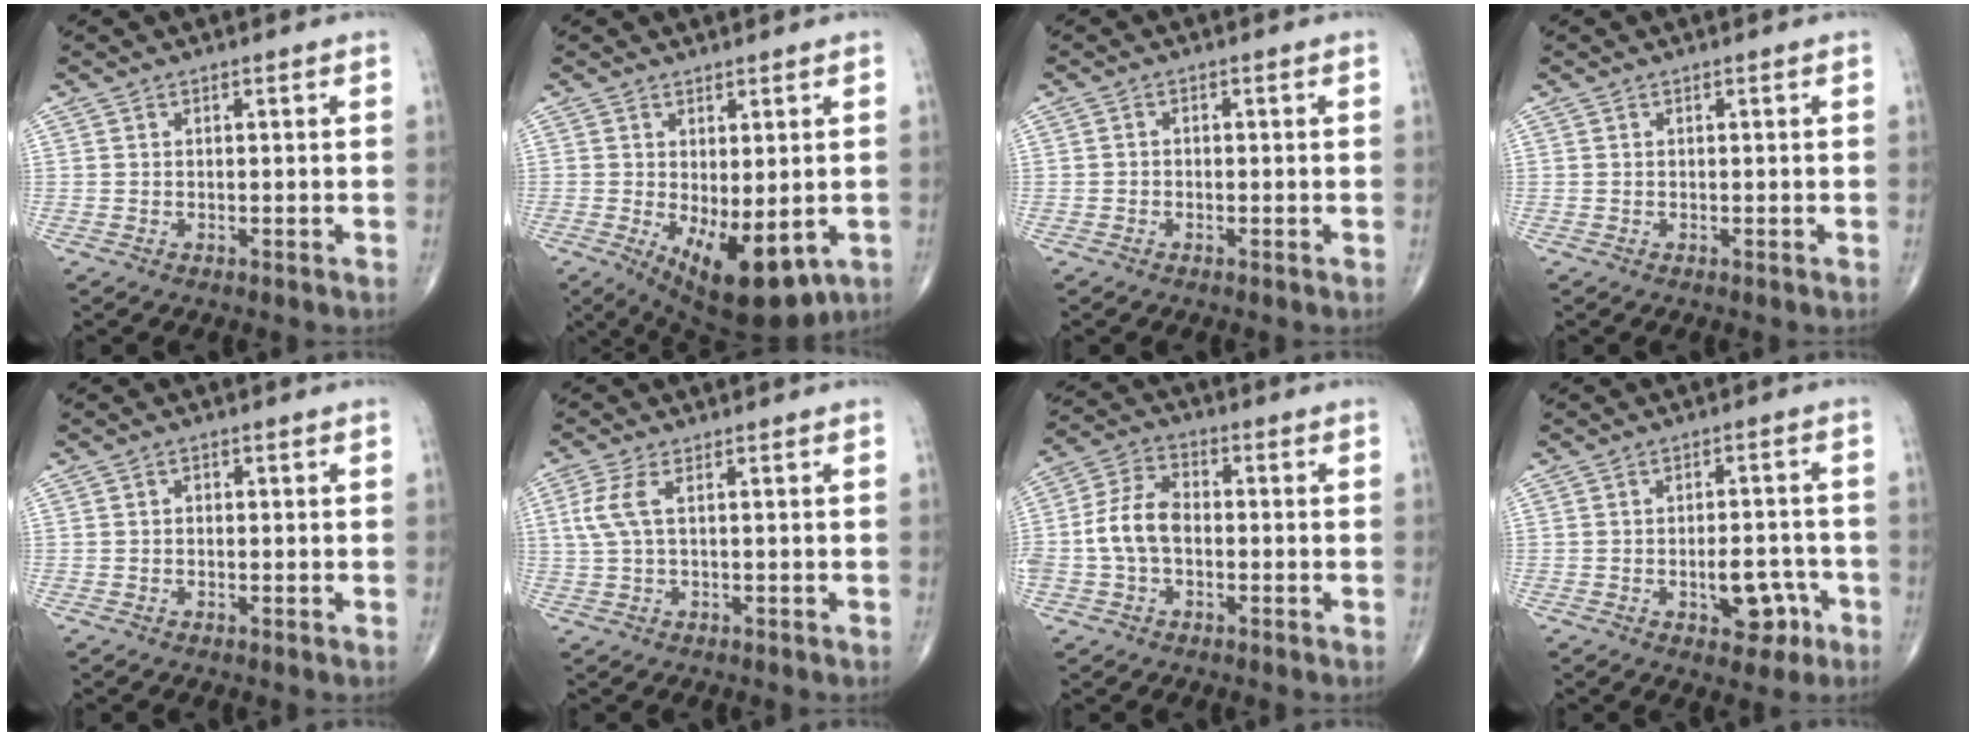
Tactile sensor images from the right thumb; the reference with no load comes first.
{"total": 12.3, "force": [-3.4, 5.5, 10.5], "torque": [-0.150, -0.018, -0.031]}
{"total": 0.8, "force": [-0.3, 0.7, 0.3], "torque": [0.001, 0.002, -0.010]}
{"total": 0.0}
{"total": 1.1, "force": [0.0, 0.8, 0.7], "torque": [-0.006, 0.006, -0.003]}
{"total": 4.1, "force": [0.8, 1.3, 3.8], "torque": [-0.115, 0.012, 0.019]}
{"total": 8.8, "force": [-1.2, 5.8, 6.6], "torque": [-0.129, 0.028, -0.032]}
{"total": 7.5, "force": [-2.9, 4.2, 5.5], "torque": [-0.051, 0.026, -0.032]}